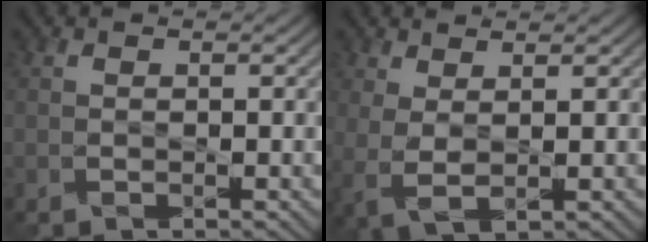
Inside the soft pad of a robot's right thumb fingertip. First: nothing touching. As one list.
[{"total": 3.1, "force": [1.0, 0.9, 2.8], "torque": [-0.072, -0.002, 0.021]}]